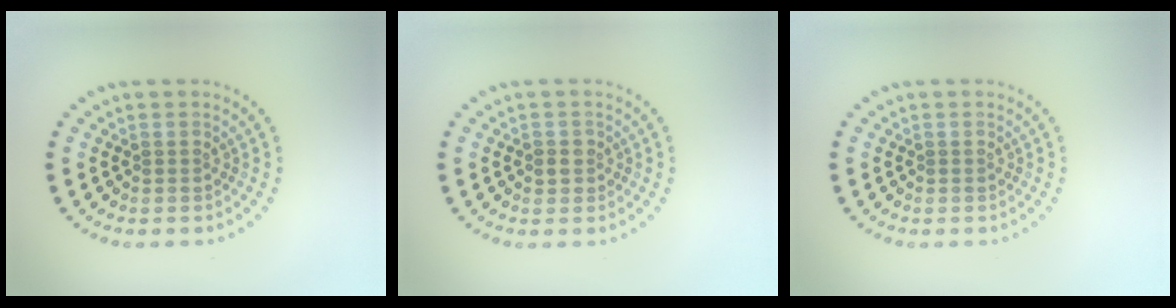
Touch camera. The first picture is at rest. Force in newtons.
{"total": 1.3, "press": 1.2, "slide": 0.5}
{"total": 0.0}